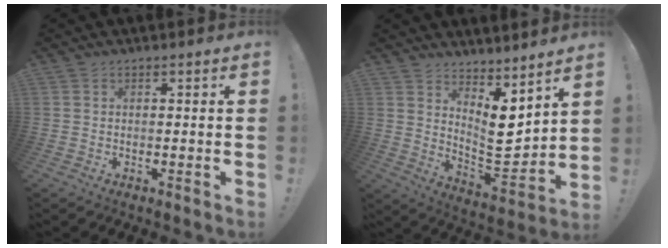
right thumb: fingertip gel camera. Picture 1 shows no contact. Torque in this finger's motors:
{"motor_torque": [-0.29, 0.57, 0.54, 0.54, 0.07]}